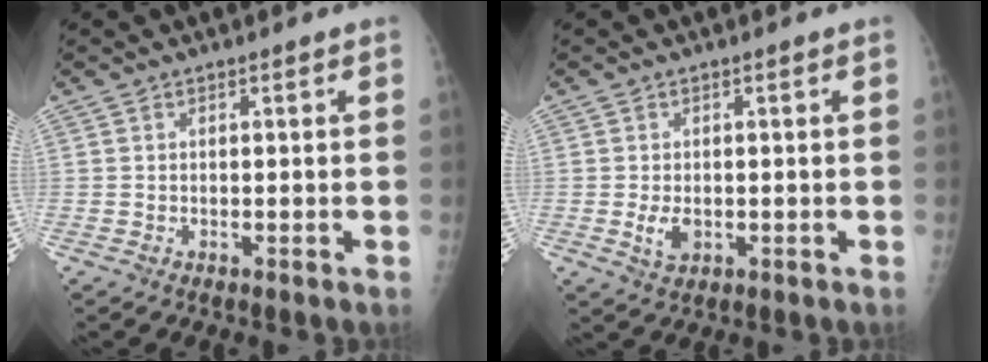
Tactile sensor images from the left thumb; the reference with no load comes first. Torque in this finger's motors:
{"motor_torque": [-0.28, 0.36, 0.38, 0.11, 0.05]}